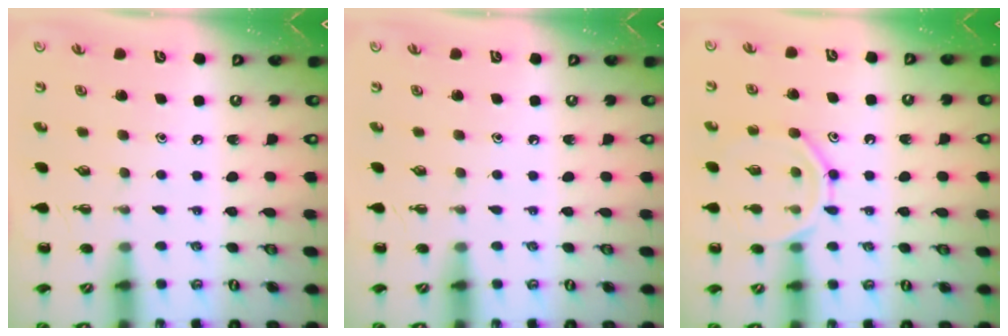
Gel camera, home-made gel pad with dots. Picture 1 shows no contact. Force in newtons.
{"total": 0.0}
{"total": 11.6, "press": 11.5, "slide": 1.1}